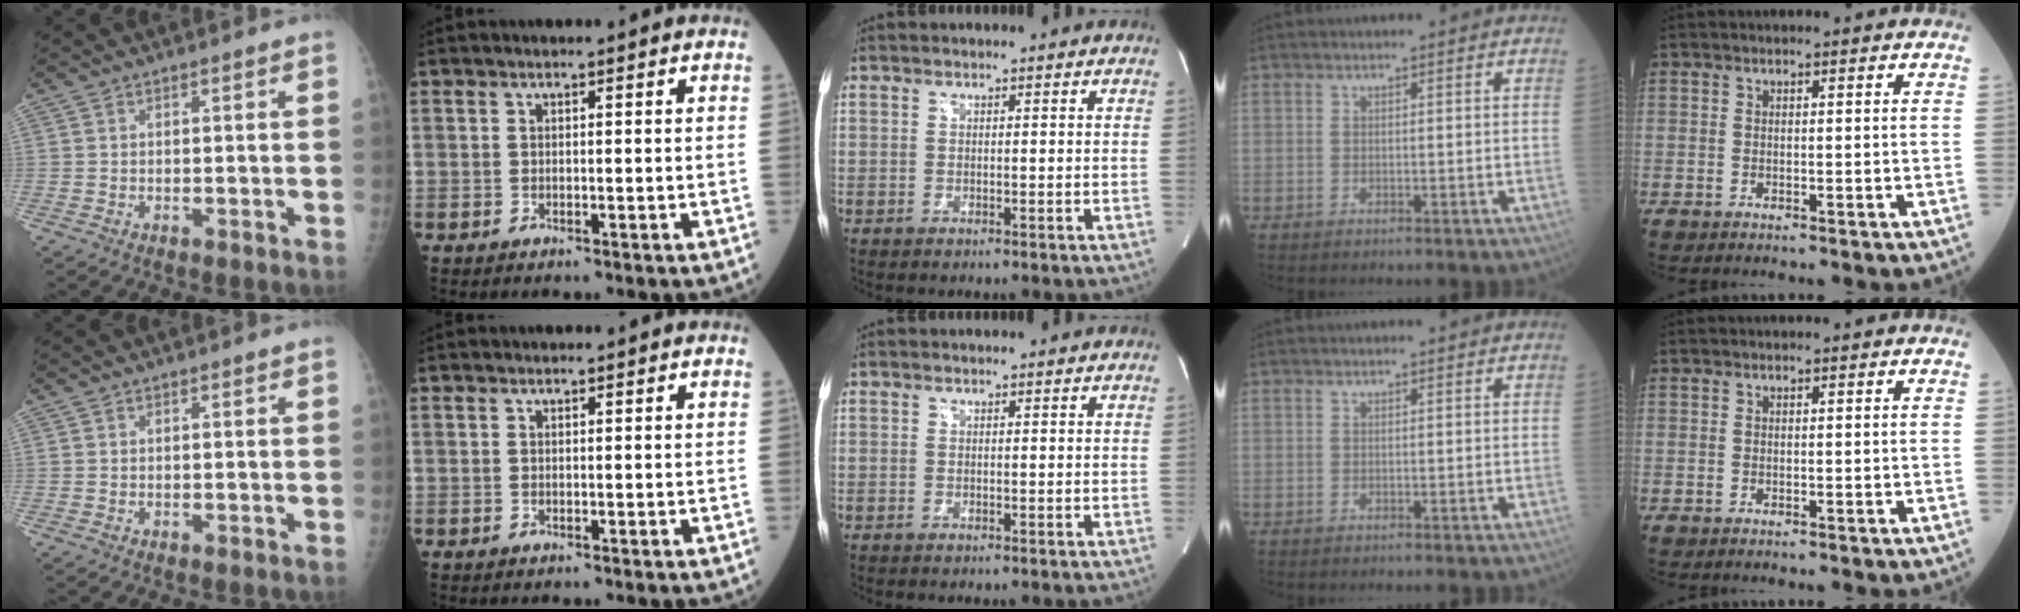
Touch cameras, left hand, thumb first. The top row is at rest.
{}